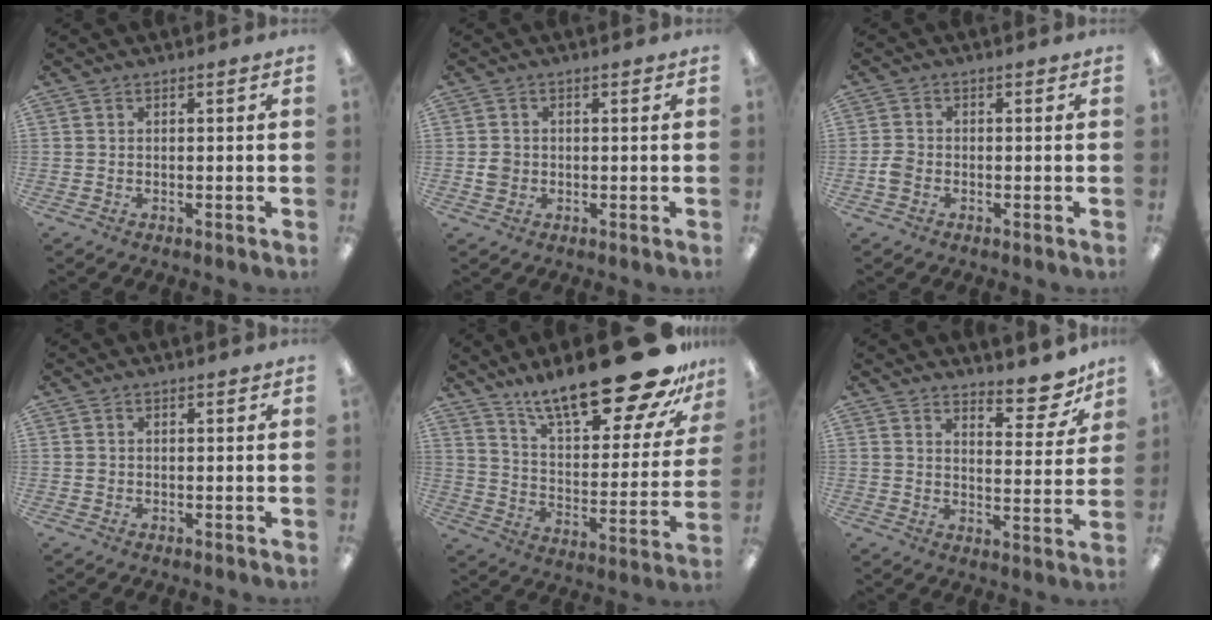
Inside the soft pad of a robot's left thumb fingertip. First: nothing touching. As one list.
[{"total": 2.8, "force": [-0.3, 2.6, 1.0], "torque": [-0.009, 0.001, -0.008]}, {"total": 2.8, "force": [-1.1, 2.2, 1.4], "torque": [-0.023, 0.006, -0.019]}, {"total": 0.7, "force": [0.1, 0.7, 0.1], "torque": [-0.002, 0.006, 0.000]}, {"total": 26.3, "force": [19.7, 7.2, 15.9], "torque": [-0.236, -0.136, 0.322]}, {"total": 9.2, "force": [7.7, 3.1, 4.1], "torque": [-0.038, -0.058, 0.131]}]